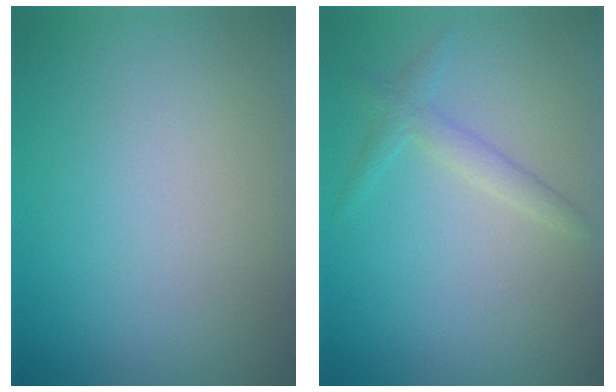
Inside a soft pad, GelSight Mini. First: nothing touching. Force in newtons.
{"total": 1.7, "press": 1.7, "slide": 0.1}